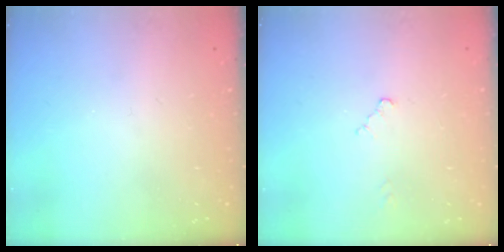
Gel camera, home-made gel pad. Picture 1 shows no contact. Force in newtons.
{"total": 2.3, "press": 2.3, "slide": 0.4}